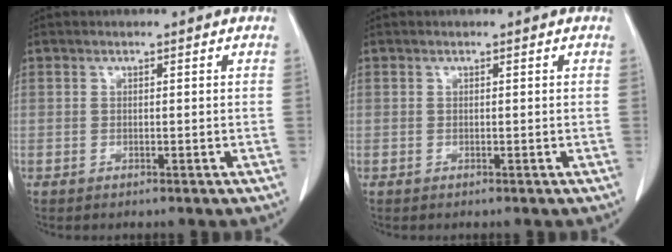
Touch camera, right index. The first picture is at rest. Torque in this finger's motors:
{"motor_torque": [0.00, 0.00, 0.01, 0.00]}